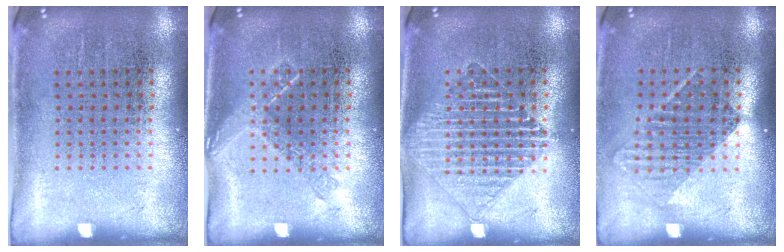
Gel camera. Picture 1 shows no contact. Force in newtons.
{"total": 0.9, "press": 0.8, "slide": 0.3}
{"total": 1.4, "press": 1.4, "slide": 0.3}
{"total": 1.3, "press": 1.0, "slide": 0.8}